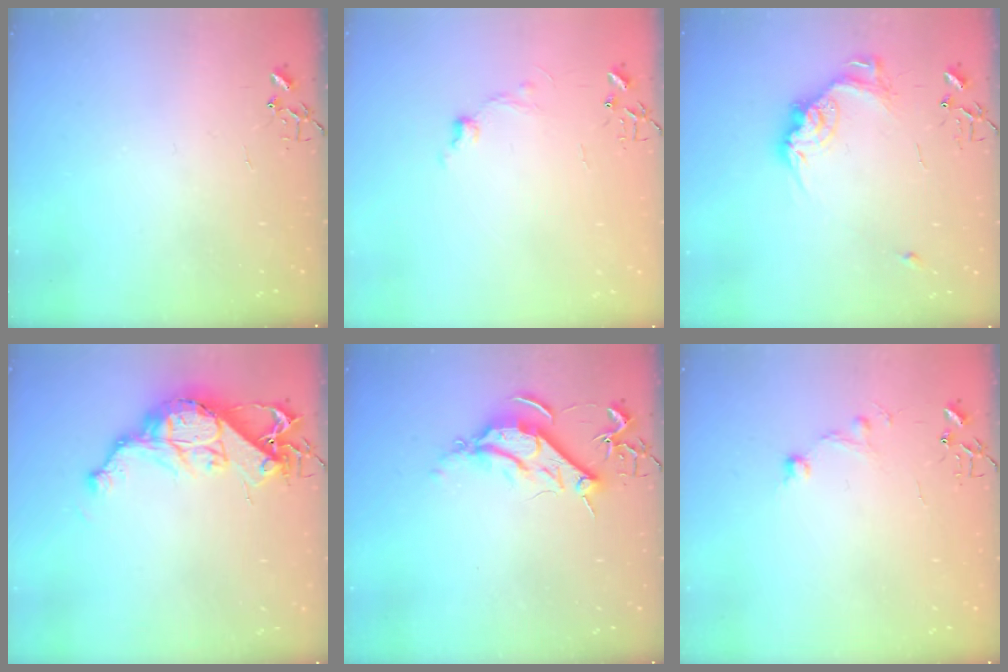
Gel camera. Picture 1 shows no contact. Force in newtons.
{"total": 6.8, "press": 6.8, "slide": 0.7}
{"total": 15.4, "press": 15.4, "slide": 1.0}
{"total": 14.9, "press": 14.8, "slide": 1.0}
{"total": 9.5, "press": 9.4, "slide": 1.0}
{"total": 9.6, "press": 9.6, "slide": 0.8}